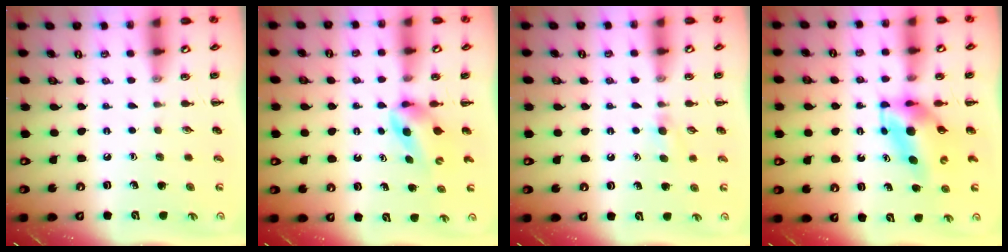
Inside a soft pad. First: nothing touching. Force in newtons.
{"total": 3.1, "press": 3.0, "slide": 1.0}
{"total": 3.5, "press": 3.3, "slide": 1.3}
{"total": 5.4, "press": 5.1, "slide": 1.5}